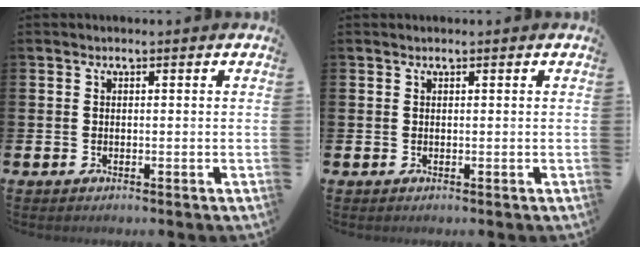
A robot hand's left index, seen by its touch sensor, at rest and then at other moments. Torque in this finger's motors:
{"motor_torque": [0.11, 0.00, -0.01, 0.01]}